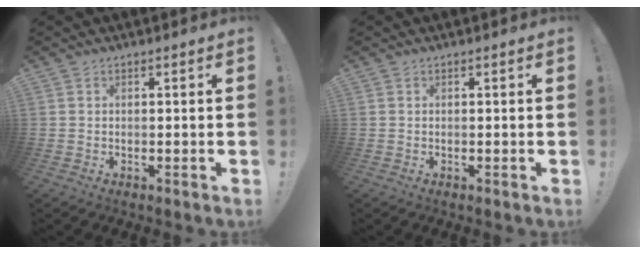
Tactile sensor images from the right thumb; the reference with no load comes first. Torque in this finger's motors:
{"motor_torque": [0.00, 0.00, 0.00, 0.00, 0.00]}